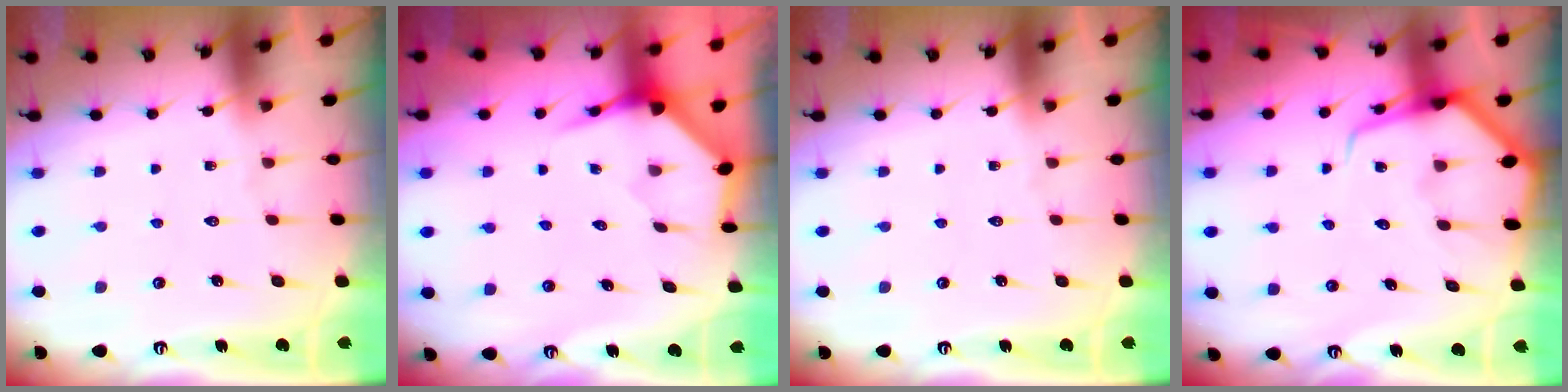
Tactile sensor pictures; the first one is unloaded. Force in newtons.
{"total": 4.0, "press": 3.9, "slide": 0.4}
{"total": 0.0}
{"total": 7.2, "press": 7.2, "slide": 0.8}